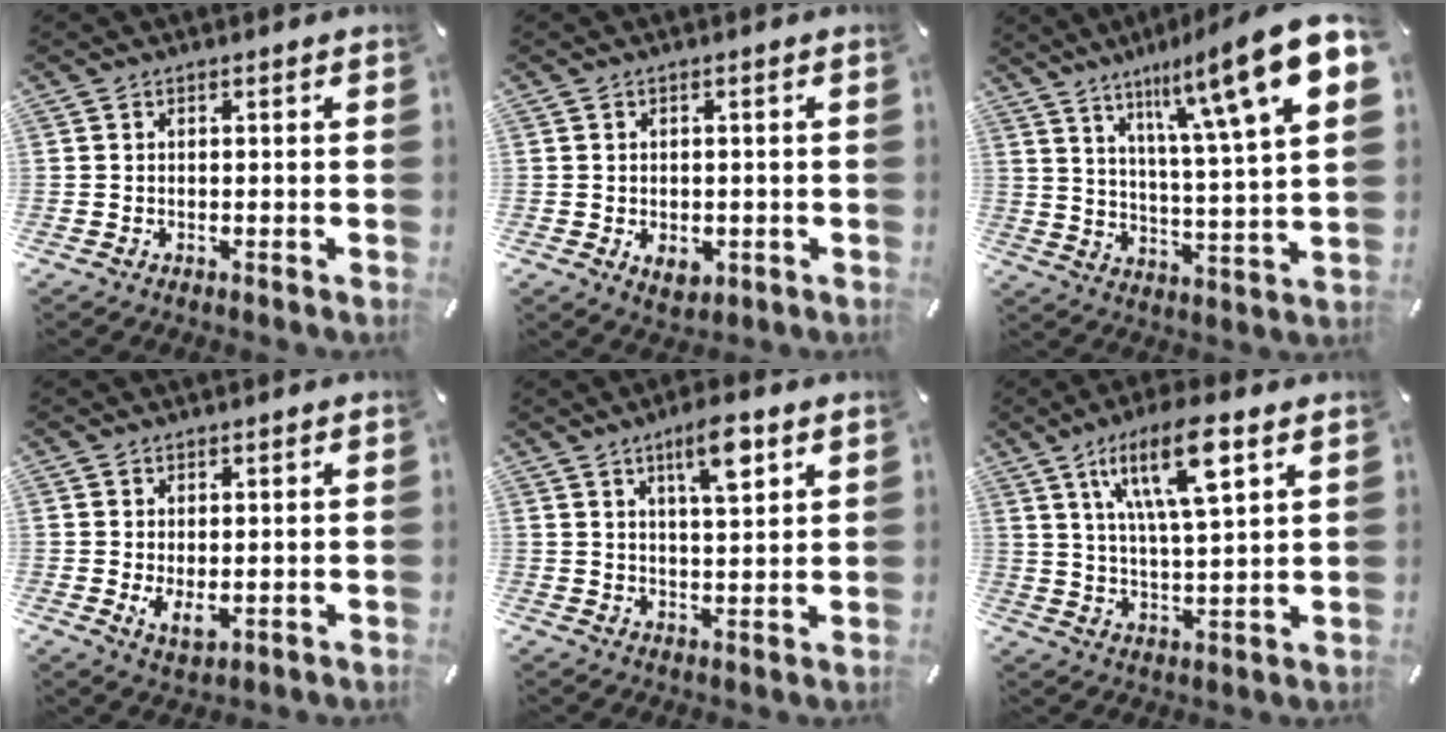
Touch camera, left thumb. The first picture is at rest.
{"total": 3.3, "force": [-0.8, 2.5, 2.0], "torque": [-0.033, -0.001, -0.015]}
{"total": 18.5, "force": [10.6, 3.8, 14.7], "torque": [-0.226, -0.057, 0.156]}
{"total": 4.0, "force": [0.1, 2.0, 3.4], "torque": [-0.073, -0.010, -0.002]}
{"total": 8.2, "force": [4.9, 2.1, 6.3], "torque": [-0.101, -0.015, 0.078]}
{"total": 15.1, "force": [8.2, 4.2, 12.0], "torque": [-0.213, -0.017, 0.133]}